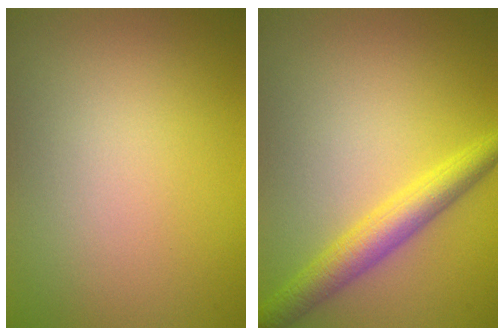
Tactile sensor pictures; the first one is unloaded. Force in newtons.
{"total": 3.7, "press": 3.7, "slide": 0.2}